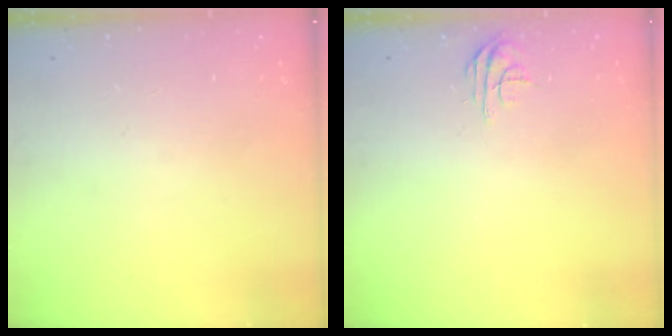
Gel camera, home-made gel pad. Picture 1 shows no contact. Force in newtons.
{"total": 4.5, "press": 4.5, "slide": 0.4}